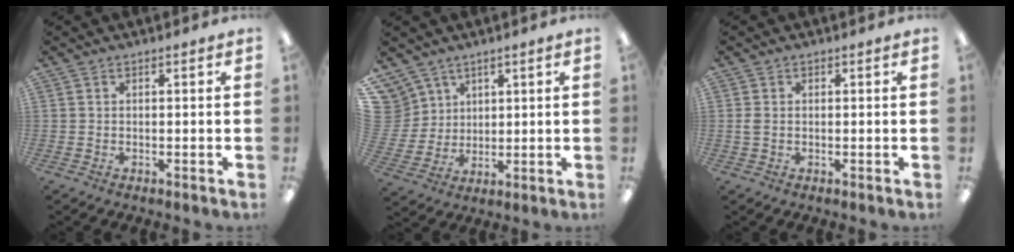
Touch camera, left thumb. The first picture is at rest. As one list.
[{"total": 8.1, "force": [5.1, 6.3, 0.2], "torque": [-0.028, -0.026, 0.104]}, {"total": 1.7, "force": [0.0, 1.0, 1.4], "torque": [-0.029, 0.004, 0.000]}]